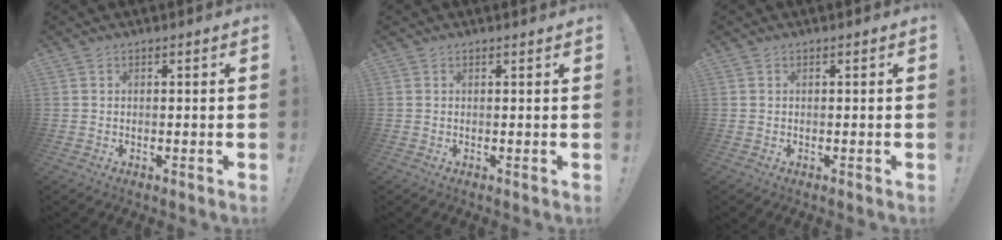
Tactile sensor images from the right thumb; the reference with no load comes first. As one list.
[{"total": 0.6, "force": [0.6, 0.0, 0.1], "torque": [0.012, -0.005, 0.007]}, {"total": 0.0}]